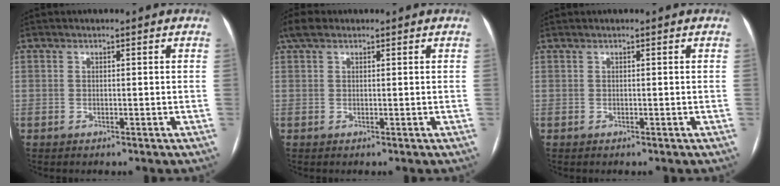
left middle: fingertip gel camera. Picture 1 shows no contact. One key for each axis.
{"total": 2.7, "fx": 1.8, "fy": 1.4, "fz": 1.4, "tx": -0.037, "ty": 0.028, "tz": 0.034}
{"total": 0.0}